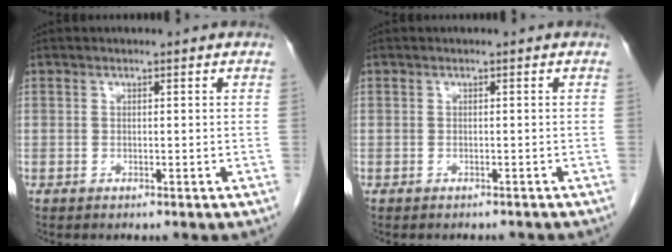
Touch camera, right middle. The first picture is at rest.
{"total": 2.1, "force": [-2.0, 0.6, 0.4], "torque": [-0.009, -0.003, -0.025]}